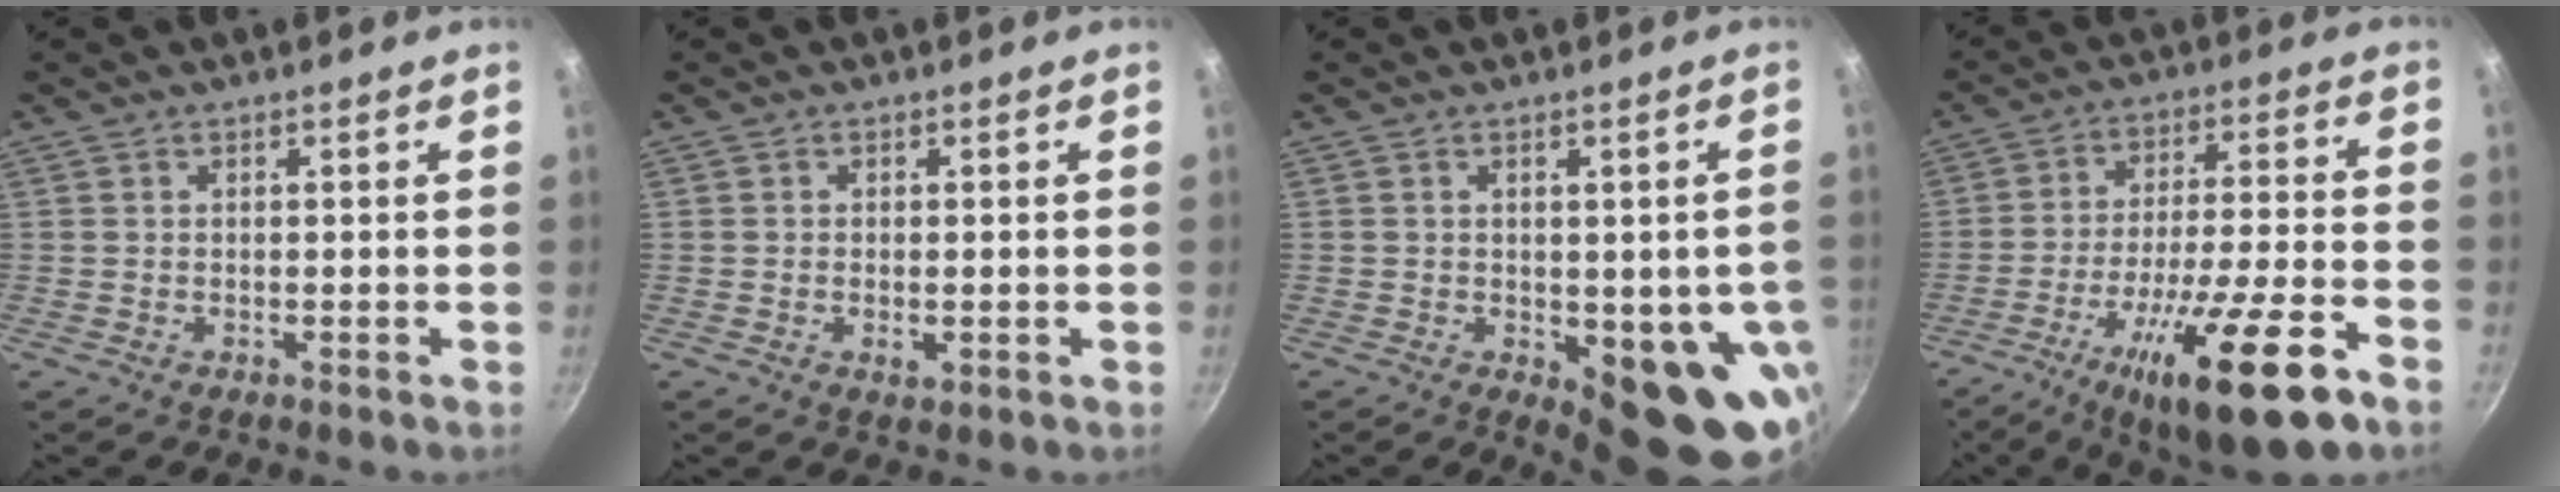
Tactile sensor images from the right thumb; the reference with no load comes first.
{"total": 2.0, "force": [-0.5, 0.9, 1.7], "torque": [-0.028, -0.004, -0.007]}
{"total": 12.5, "force": [-2.5, 5.1, 11.1], "torque": [-0.095, -0.015, -0.024]}
{"total": 21.3, "force": [-11.1, 4.9, 17.6], "torque": [-0.278, 0.034, -0.174]}